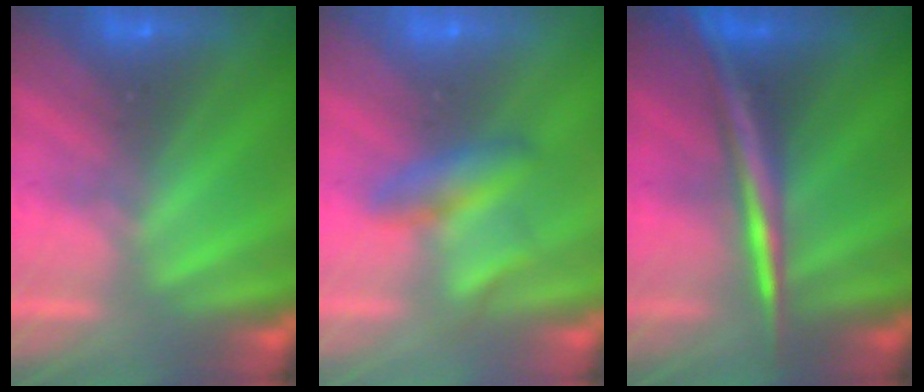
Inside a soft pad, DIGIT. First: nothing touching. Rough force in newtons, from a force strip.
{"total": 2.2}
{"total": 2.9}